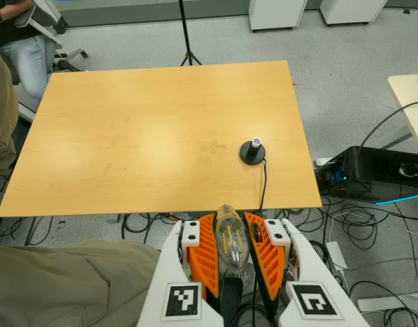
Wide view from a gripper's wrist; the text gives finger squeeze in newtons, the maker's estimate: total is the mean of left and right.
{"total": 20.7, "left": 22.1, "right": 19.3}